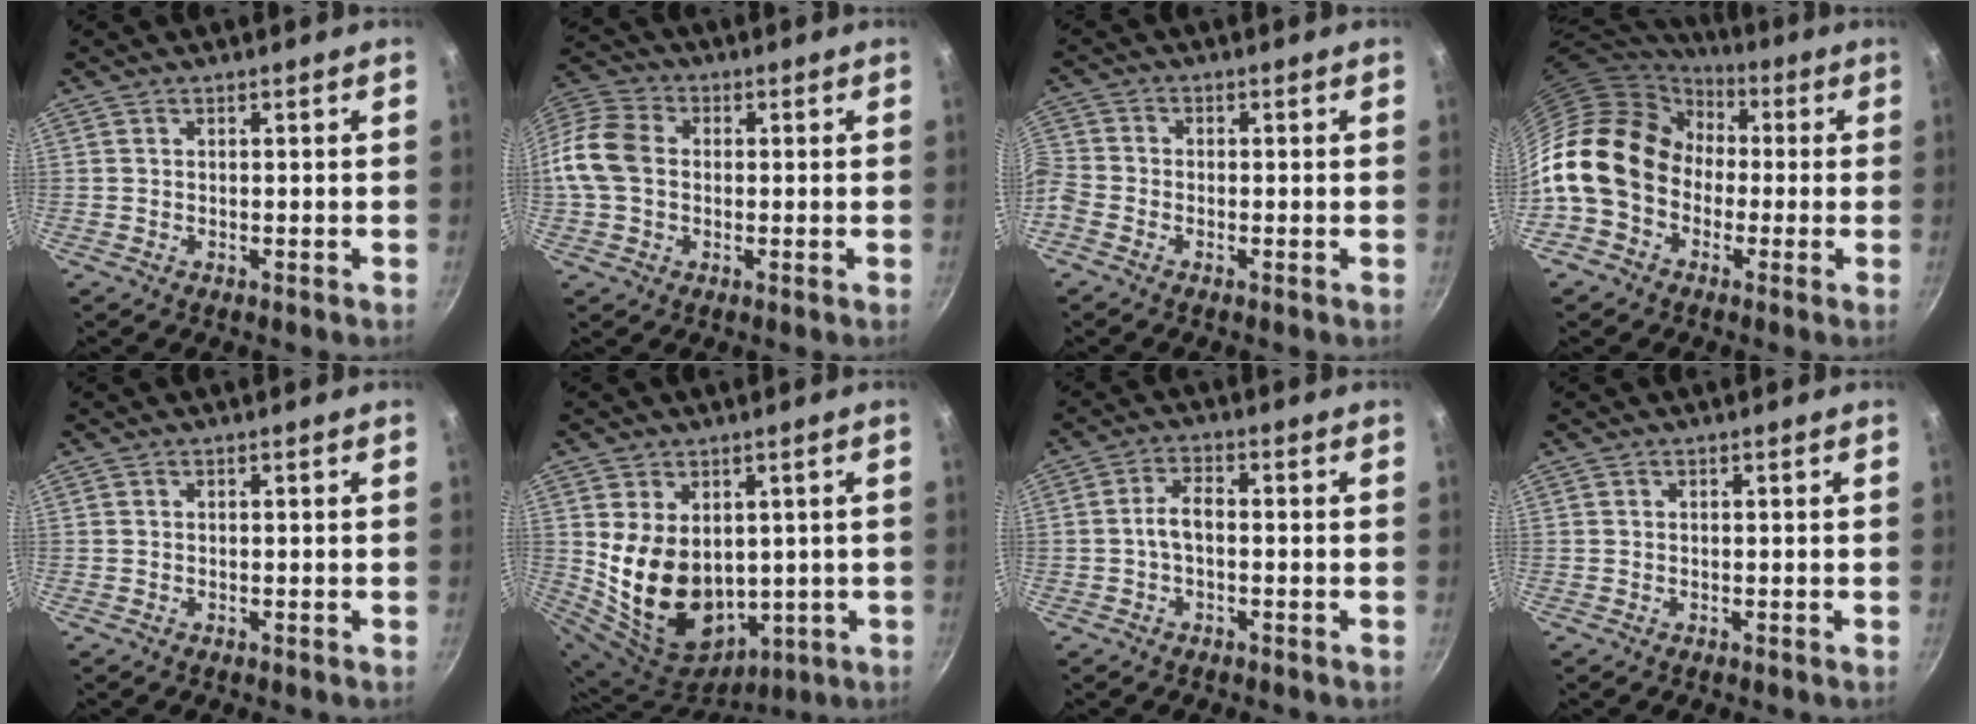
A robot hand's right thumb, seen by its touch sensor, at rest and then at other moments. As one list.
[{"total": 10.4, "force": [-0.1, 8.0, 6.7], "torque": [-0.115, 0.021, -0.021]}, {"total": 5.4, "force": [-2.4, 3.8, 3.0], "torque": [-0.082, 0.012, -0.069]}, {"total": 18.2, "force": [0.3, 14.3, 11.2], "torque": [-0.180, 0.040, -0.005]}, {"total": 0.0}, {"total": 17.4, "force": [1.6, 12.8, 11.7], "torque": [-0.199, -0.025, 0.063]}, {"total": 4.2, "force": [-0.8, 2.2, 3.5], "torque": [-0.065, 0.023, -0.019]}, {"total": 0.0}]